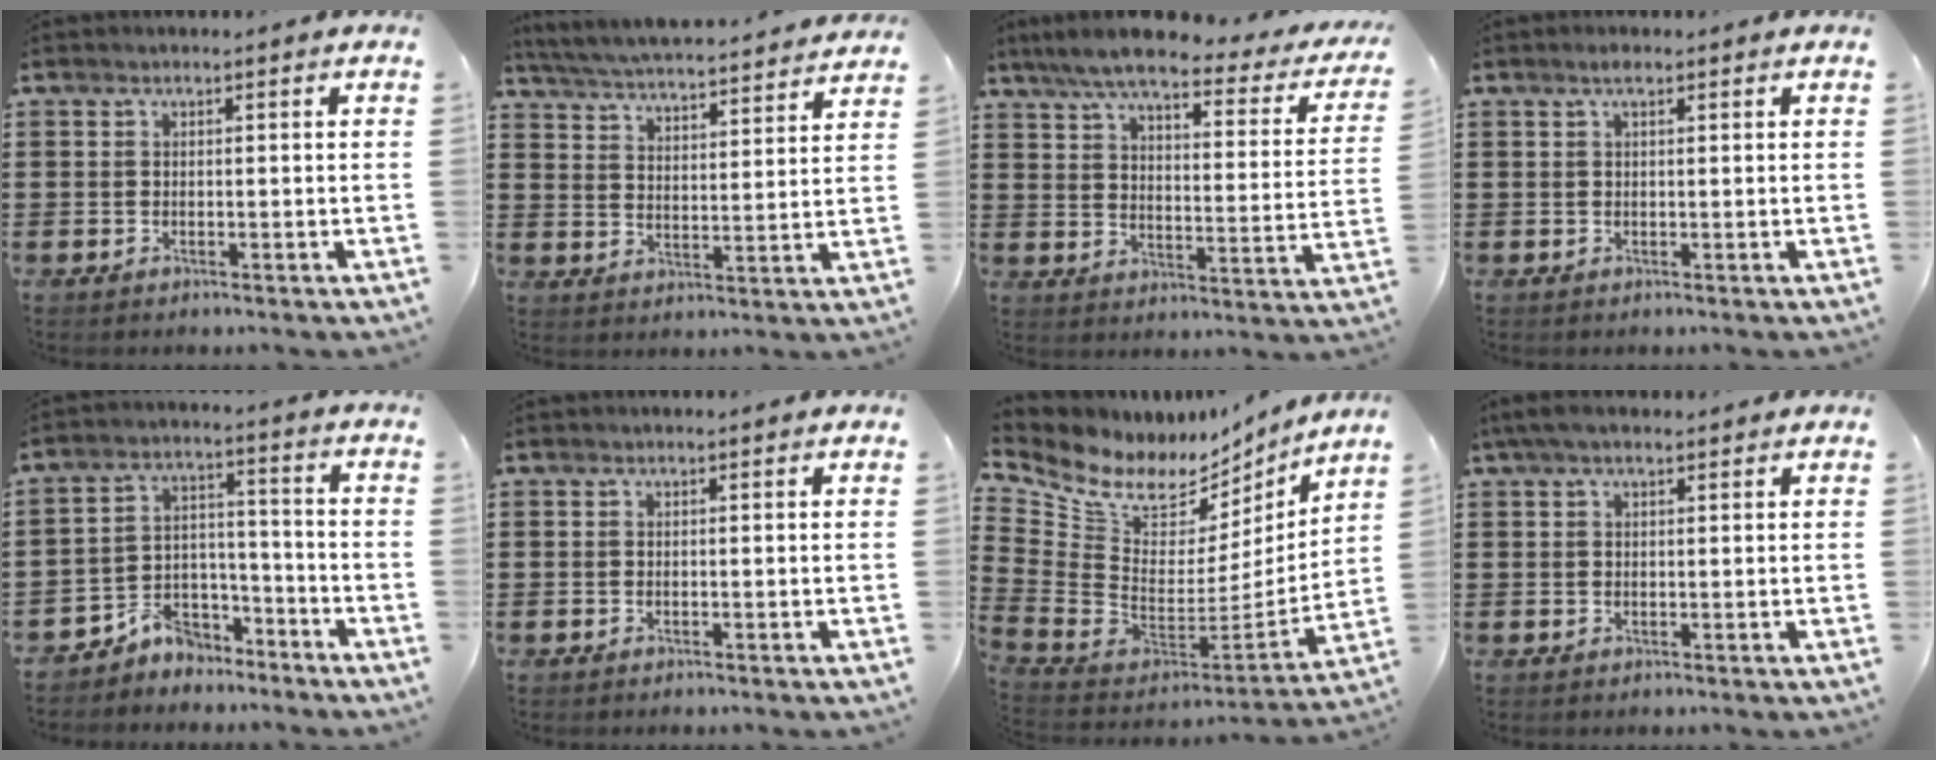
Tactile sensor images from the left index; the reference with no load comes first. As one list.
[{"total": 4.7, "force": [4.7, -0.4, 0.5], "torque": [-0.036, -0.039, 0.077]}, {"total": 7.3, "force": [6.0, 0.8, 4.0], "torque": [-0.104, -0.033, 0.102]}, {"total": 1.3, "force": [0.7, 0.3, 1.1], "torque": [-0.022, 0.003, 0.012]}, {"total": 6.1, "force": [-5.4, 2.7, 0.4], "torque": [-0.018, 0.016, -0.111]}, {"total": 0.0}, {"total": 7.9, "force": [5.3, 4.7, 3.5], "torque": [-0.112, -0.052, 0.094]}, {"total": 2.5, "force": [1.5, 0.9, 1.8], "torque": [-0.038, 0.006, 0.027]}]